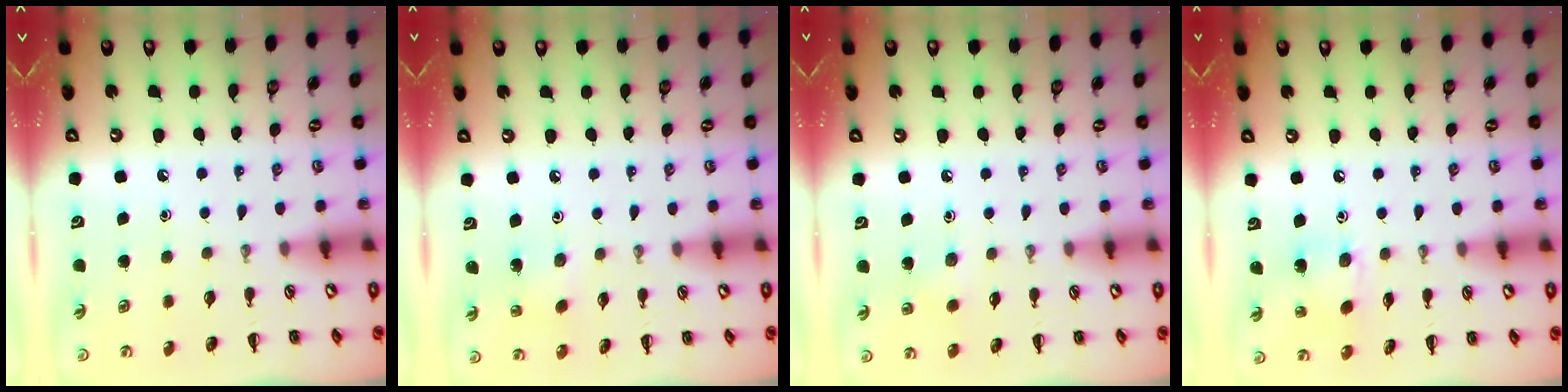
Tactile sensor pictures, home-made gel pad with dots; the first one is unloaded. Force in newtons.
{"total": 2.7, "press": 2.6, "slide": 0.8}
{"total": 4.3, "press": 4.1, "slide": 1.3}
{"total": 5.1, "press": 5.0, "slide": 0.7}